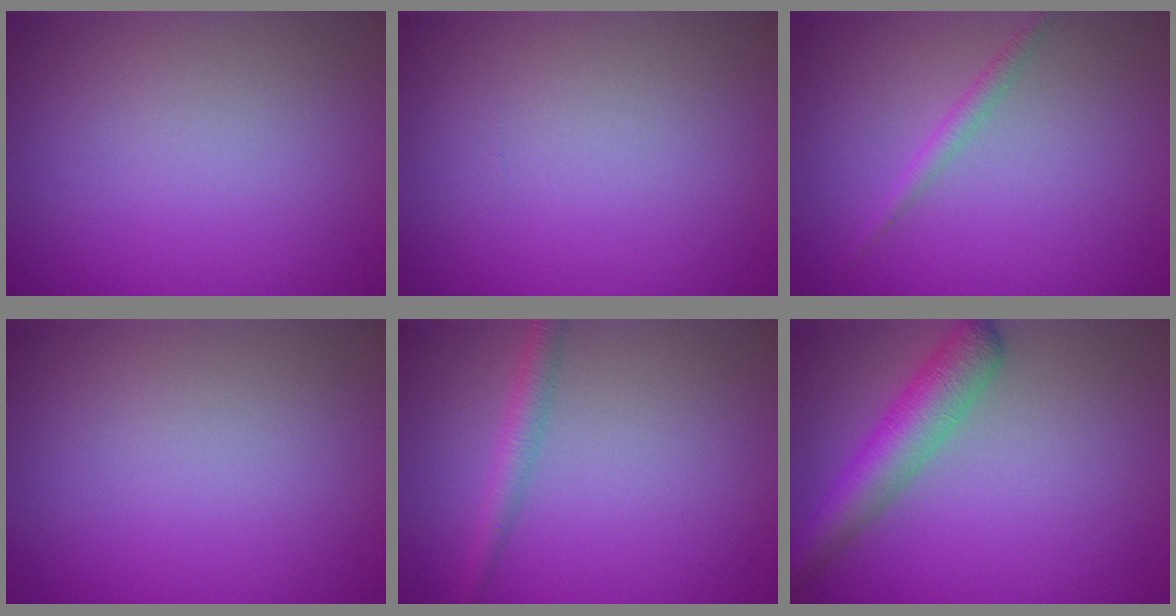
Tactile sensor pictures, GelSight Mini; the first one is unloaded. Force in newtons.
{"total": 0.0}
{"total": 1.3, "press": 1.3, "slide": 0.0}
{"total": 0.0}
{"total": 2.0, "press": 2.0, "slide": 0.0}
{"total": 4.9, "press": 4.9, "slide": 0.2}